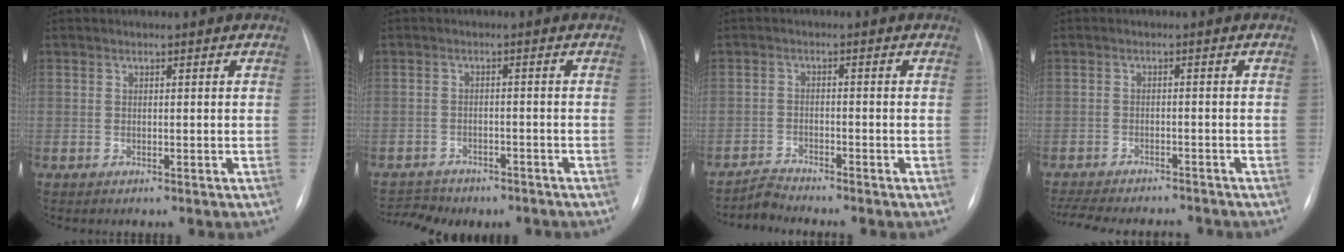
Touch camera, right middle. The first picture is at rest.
{"total": 7.1, "force": [-6.1, 3.3, 1.4], "torque": [-0.027, 0.009, -0.079]}
{"total": 2.4, "force": [-2.3, -0.3, -0.8], "torque": [0.017, -0.017, -0.043]}
{"total": 13.0, "force": [-11.8, 2.9, 4.6], "torque": [-0.096, -0.004, -0.160]}